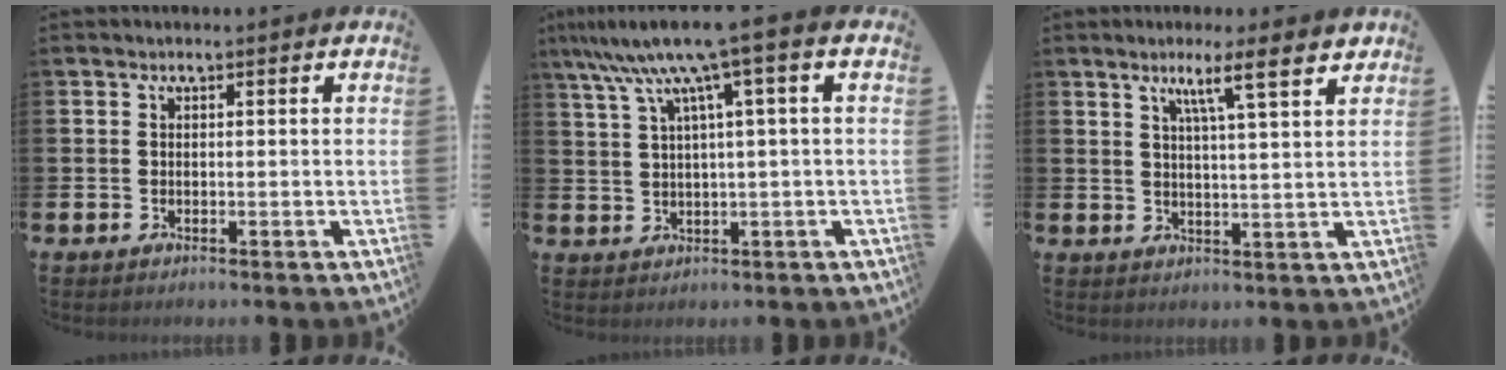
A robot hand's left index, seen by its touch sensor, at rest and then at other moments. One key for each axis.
{"total": 8.6, "fx": 4.0, "fy": 0.3, "fz": 7.6, "tx": -0.166, "ty": -0.008, "tz": 0.065}
{"total": 6.4, "fx": 4.8, "fy": 0.4, "fz": 4.2, "tx": -0.064, "ty": -0.030, "tz": 0.073}